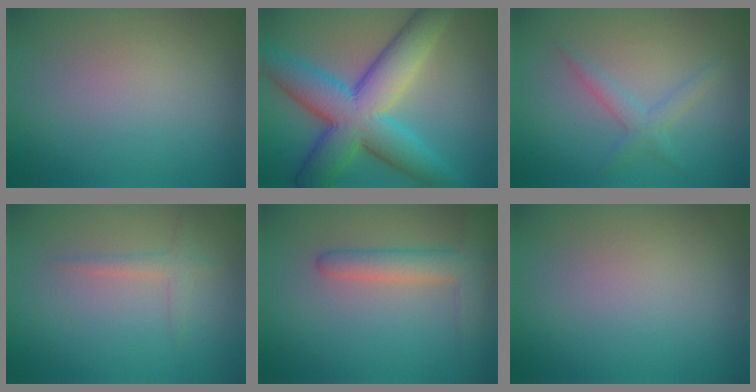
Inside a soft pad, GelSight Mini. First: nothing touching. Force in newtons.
{"total": 11.4, "press": 11.4, "slide": 0.1}
{"total": 1.9, "press": 1.9, "slide": 0.0}
{"total": 1.3, "press": 1.3, "slide": 0.1}
{"total": 3.6, "press": 3.6, "slide": 0.3}
{"total": 0.0}